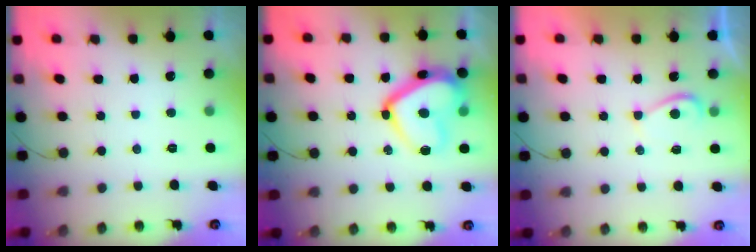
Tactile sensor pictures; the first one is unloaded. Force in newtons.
{"total": 17.7, "press": 17.7, "slide": 1.4}
{"total": 2.3, "press": 2.3, "slide": 0.5}